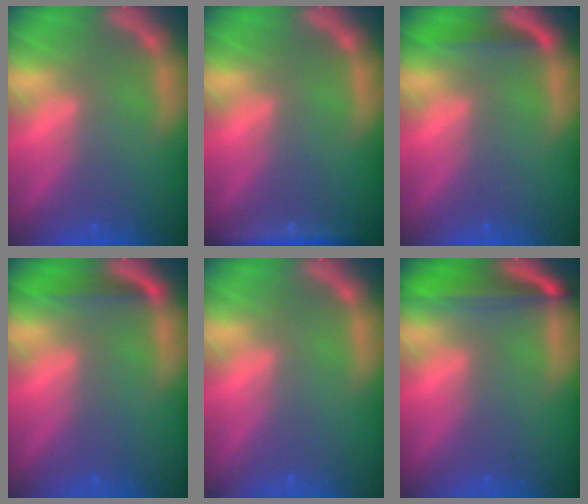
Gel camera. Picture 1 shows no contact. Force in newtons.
{"total": 3.0}
{"total": 1.9}
{"total": 2.5}
{"total": 0.0}
{"total": 5.5}